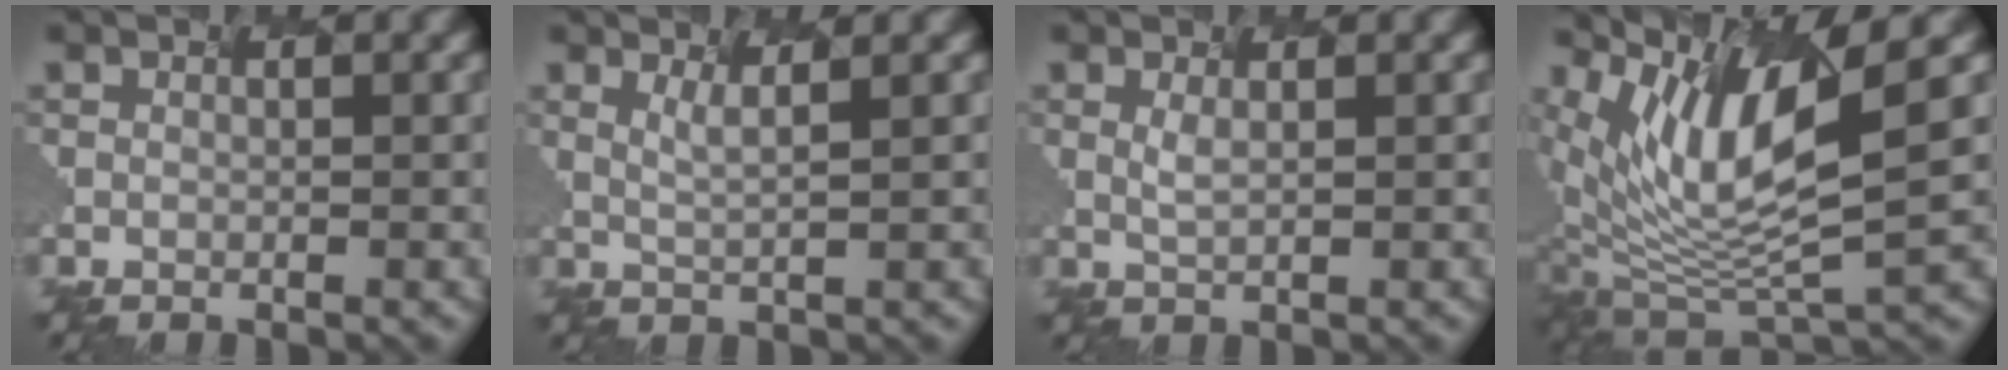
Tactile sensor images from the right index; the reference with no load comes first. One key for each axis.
{"total": 1.3, "fx": 0.6, "fy": -0.1, "fz": 1.2, "tx": -0.027, "ty": -0.005, "tz": 0.019}
{"total": 0.6, "fx": 0.0, "fy": 0.0, "fz": 0.6, "tx": -0.018, "ty": -0.002, "tz": 0.006}
{"total": 8.8, "fx": 3.4, "fy": 2.0, "fz": 7.9, "tx": -0.166, "ty": -0.005, "tz": 0.074}